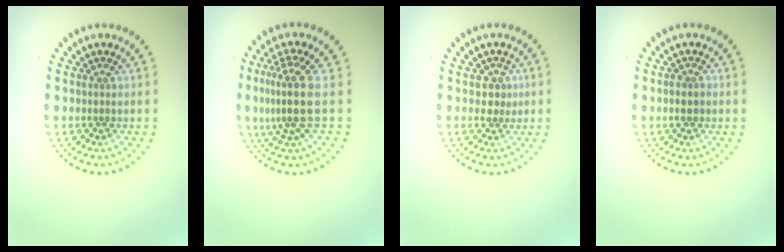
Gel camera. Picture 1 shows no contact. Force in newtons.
{"total": 4.2, "press": 3.1, "slide": 2.8}
{"total": 1.3, "press": 1.2, "slide": 0.6}
{"total": 1.3, "press": 1.3, "slide": 0.2}